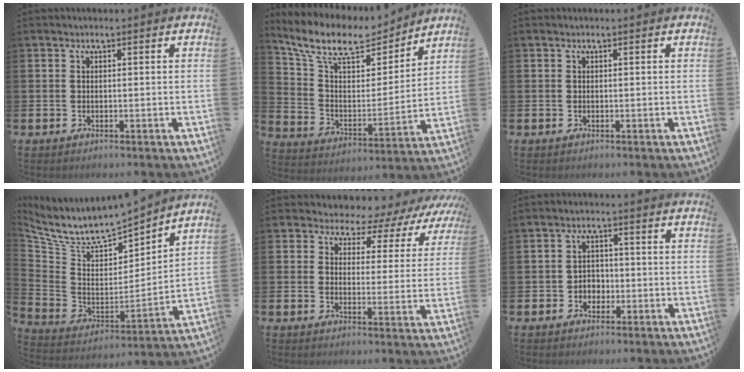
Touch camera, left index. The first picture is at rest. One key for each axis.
{"total": 11.3, "fx": 9.9, "fy": 3.5, "fz": 4.2, "tx": -0.121, "ty": -0.063, "tz": 0.170}
{"total": 0.0}
{"total": 8.6, "fx": 7.8, "fy": 1.8, "fz": 2.9, "tx": -0.093, "ty": -0.064, "tz": 0.133}
{"total": 4.3, "fx": 3.9, "fy": 1.9, "fz": 0.2, "tx": -0.009, "ty": -0.048, "tz": 0.057}
{"total": 2.5, "fx": -0.9, "fy": 2.1, "fz": 0.9, "tx": -0.014, "ty": 0.004, "tz": -0.023}